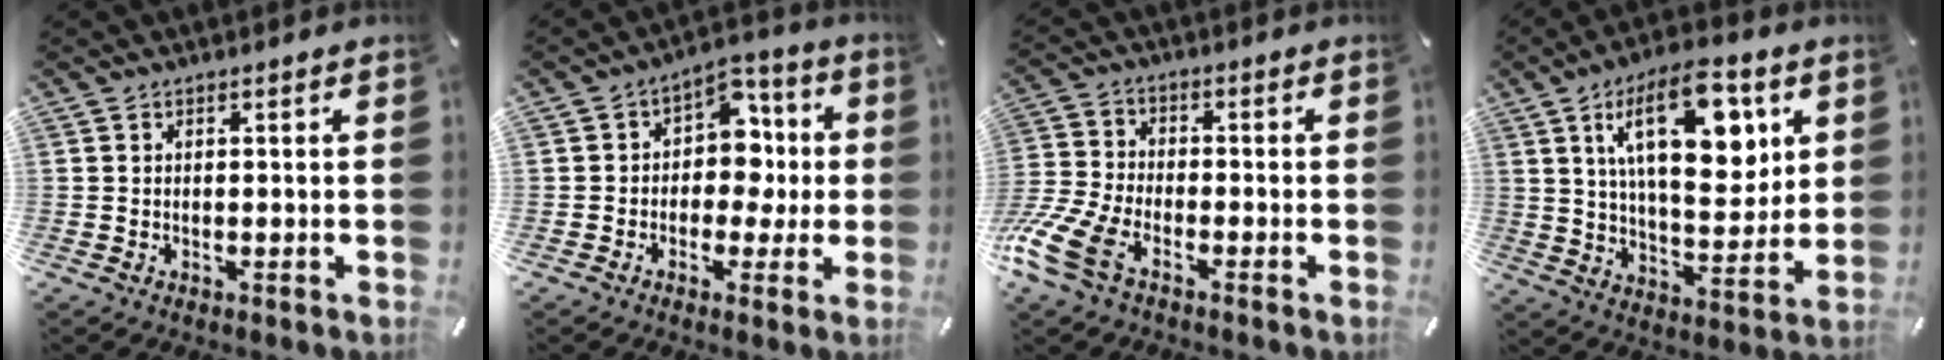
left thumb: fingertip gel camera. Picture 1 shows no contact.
{"total": 9.3, "force": [-0.2, 7.8, 5.1], "torque": [-0.065, 0.001, -0.005]}
{"total": 10.7, "force": [-6.3, 5.5, 6.7], "torque": [-0.169, 0.011, -0.124]}
{"total": 20.8, "force": [8.4, 10.0, 16.2], "torque": [-0.253, -0.024, 0.127]}